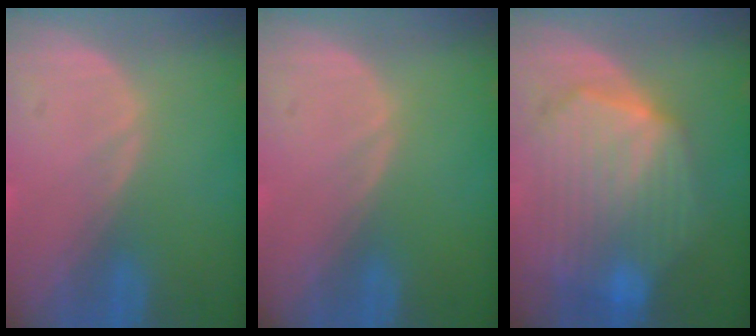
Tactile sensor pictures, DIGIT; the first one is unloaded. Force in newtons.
{"total": 0.0}
{"total": 10.7, "press": 10.6, "slide": 0.8}